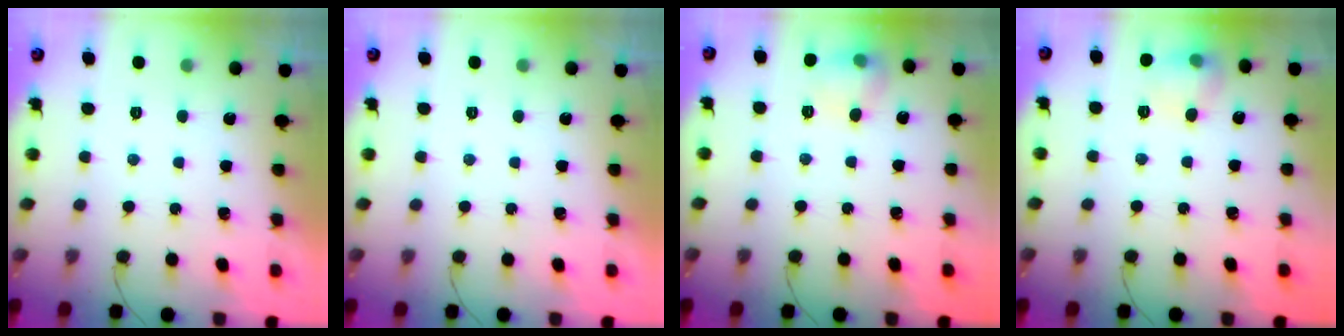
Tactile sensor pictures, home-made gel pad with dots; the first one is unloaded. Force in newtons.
{"total": 0.0}
{"total": 8.3, "press": 8.3, "slide": 0.8}
{"total": 8.3, "press": 8.3, "slide": 0.8}